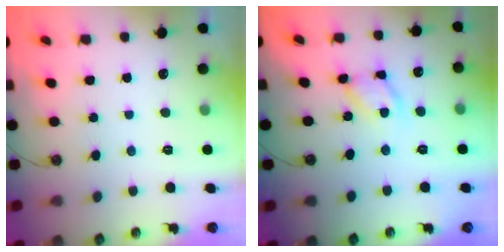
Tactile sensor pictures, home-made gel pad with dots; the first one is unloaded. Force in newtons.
{"total": 10.9, "press": 10.9, "slide": 0.5}